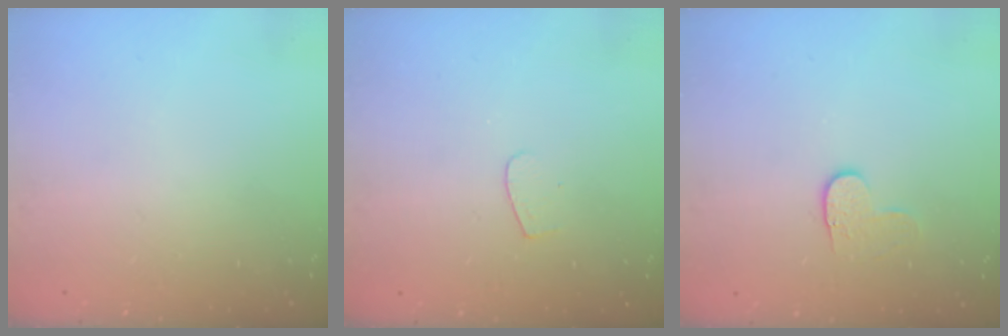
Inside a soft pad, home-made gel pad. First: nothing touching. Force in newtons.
{"total": 4.0, "press": 4.0, "slide": 0.4}
{"total": 3.6, "press": 3.6, "slide": 0.4}